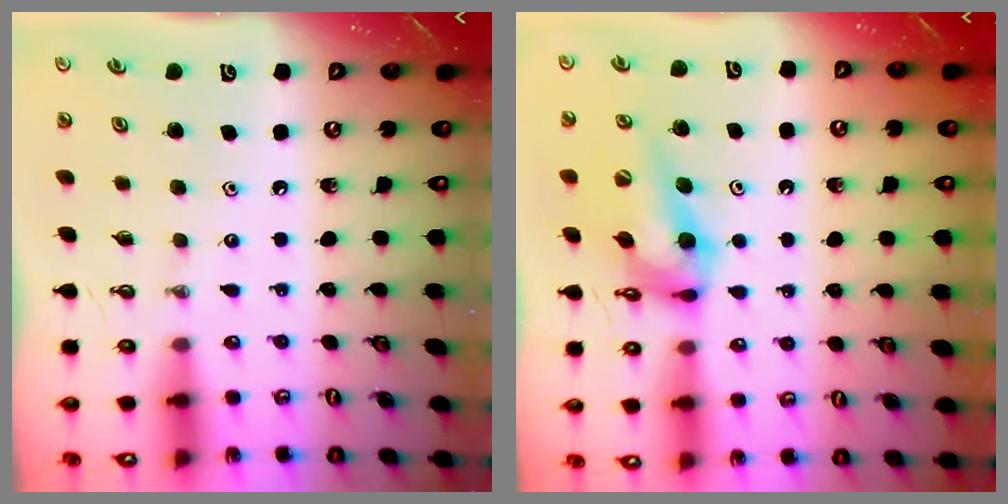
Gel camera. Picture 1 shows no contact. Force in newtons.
{"total": 12.2, "press": 12.1, "slide": 1.2}